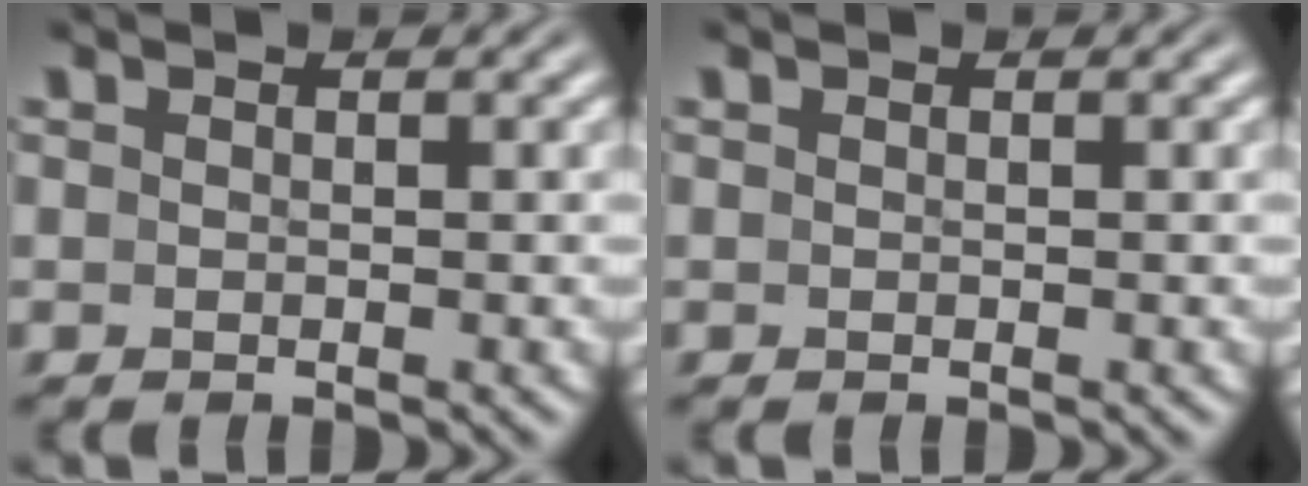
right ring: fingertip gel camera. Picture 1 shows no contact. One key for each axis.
{"total": 0.0}